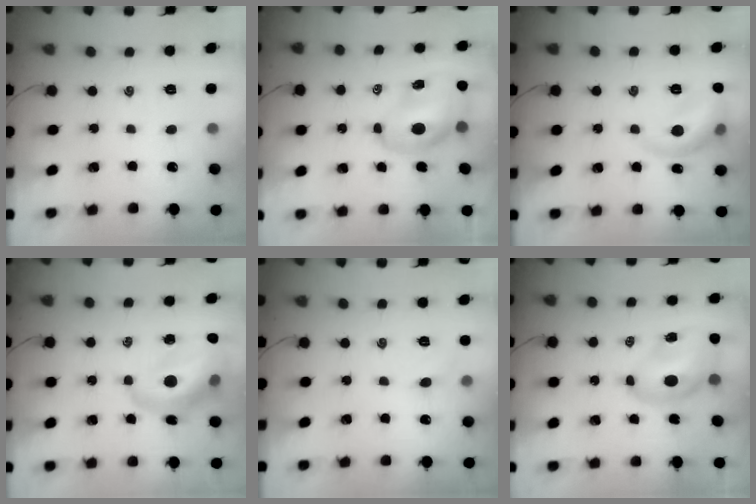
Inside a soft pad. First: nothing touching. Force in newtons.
{"total": 10.0, "press": 9.5, "slide": 3.1}
{"total": 12.2, "press": 12.2, "slide": 1.0}
{"total": 15.0, "press": 14.4, "slide": 3.9}
{"total": 4.2, "press": 4.1, "slide": 1.2}
{"total": 7.4, "press": 7.1, "slide": 1.9}